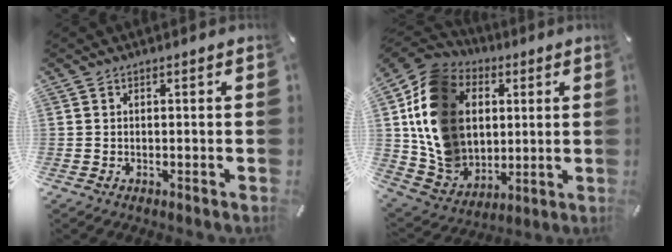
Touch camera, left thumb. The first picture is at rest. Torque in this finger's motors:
{"motor_torque": [2.51, 2.51, 1.48, 0.39, 0.83]}